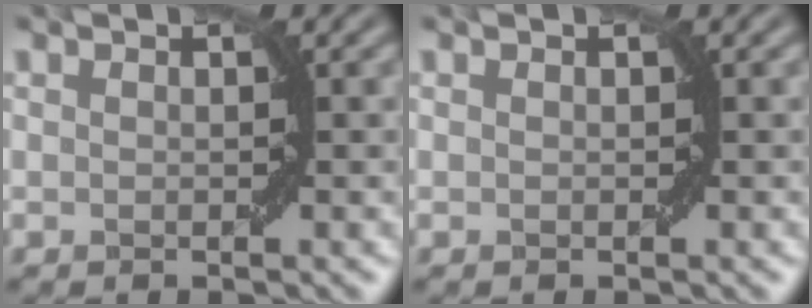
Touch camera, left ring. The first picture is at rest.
{"total": 0.0}